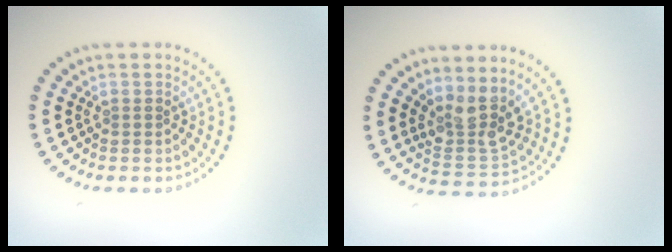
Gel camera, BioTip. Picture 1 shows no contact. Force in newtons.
{"total": 3.7, "press": 3.1, "slide": 1.9}